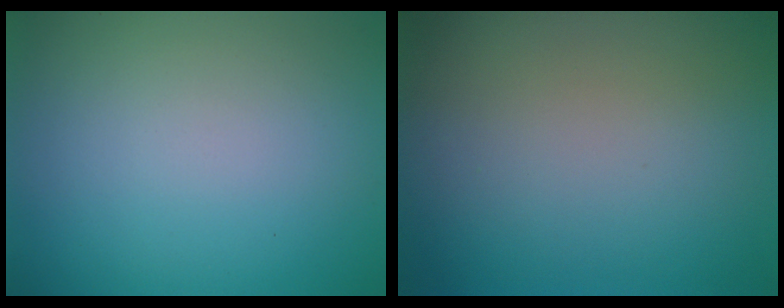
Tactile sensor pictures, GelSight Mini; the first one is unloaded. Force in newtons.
{"total": 0.0}